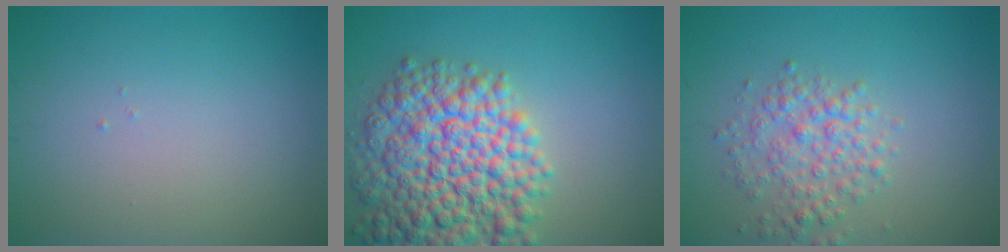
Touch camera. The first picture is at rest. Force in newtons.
{"total": 11.1, "press": 11.0, "slide": 0.4}
{"total": 3.4, "press": 3.4, "slide": 0.1}